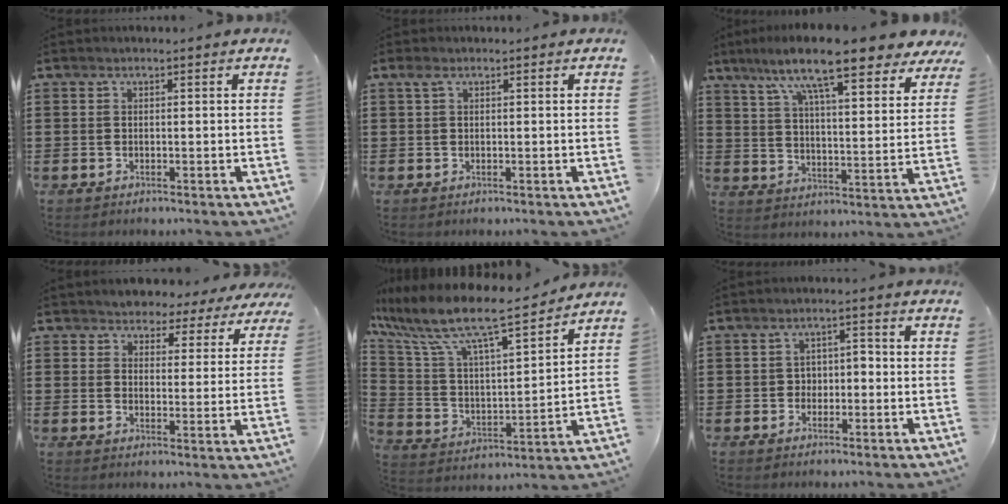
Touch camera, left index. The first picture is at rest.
{"total": 1.1, "force": [0.4, 0.5, 0.9], "torque": [-0.018, 0.005, 0.007]}
{"total": 12.1, "force": [9.5, 1.4, 7.3], "torque": [-0.157, -0.047, 0.156]}
{"total": 3.7, "force": [3.5, 1.3, -0.3], "torque": [-0.019, -0.015, 0.059]}
{"total": 9.6, "force": [7.6, 1.5, 5.6], "torque": [-0.142, -0.055, 0.123]}
{"total": 2.5, "force": [-0.8, 2.0, 1.3], "torque": [-0.033, 0.006, -0.022]}